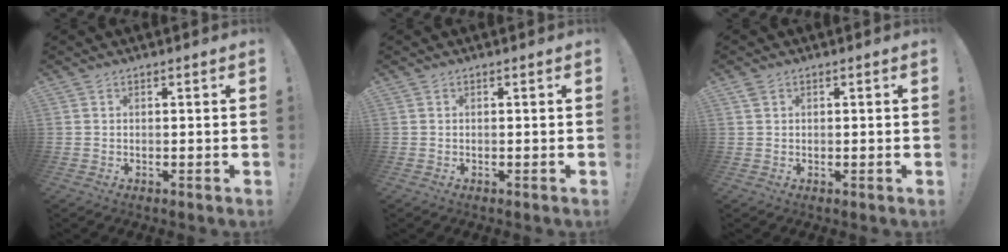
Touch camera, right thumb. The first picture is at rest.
{"total": 0.0}
{"total": 1.4, "force": [0.6, 1.1, 0.7], "torque": [-0.008, 0.001, 0.010]}